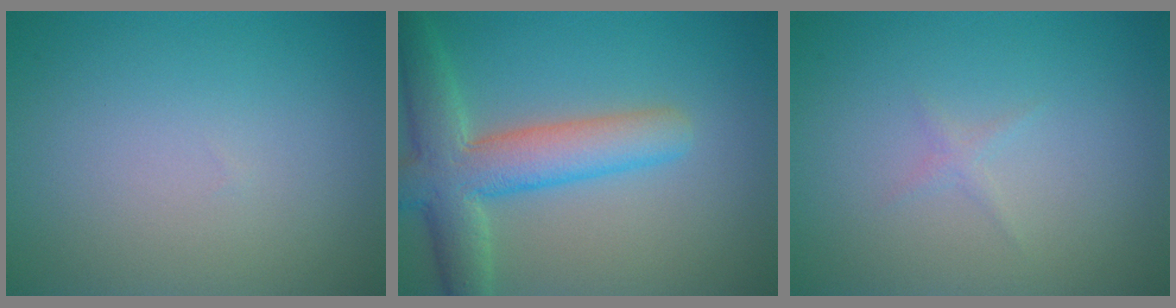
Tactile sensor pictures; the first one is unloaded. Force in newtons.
{"total": 6.8, "press": 6.8, "slide": 0.3}
{"total": 0.6, "press": 0.6, "slide": 0.0}